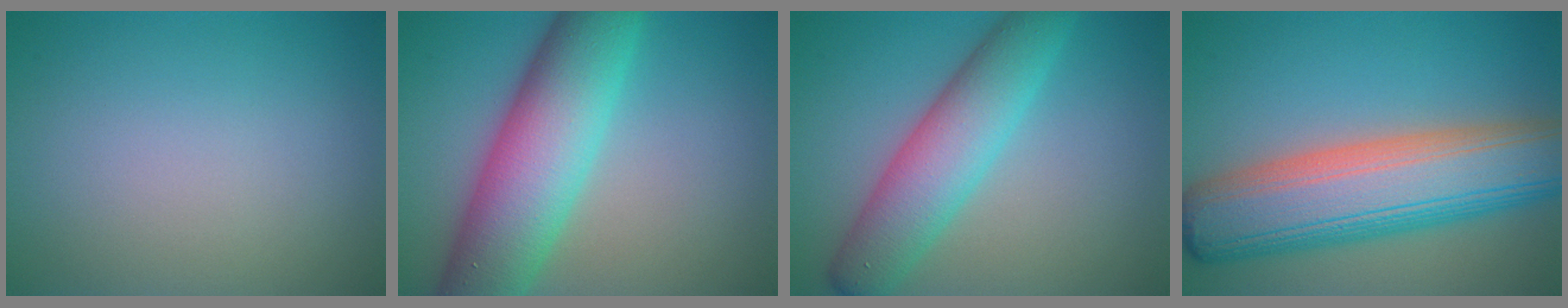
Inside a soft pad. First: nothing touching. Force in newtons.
{"total": 10.6, "press": 10.5, "slide": 0.5}
{"total": 6.5, "press": 6.5, "slide": 0.3}
{"total": 12.0, "press": 12.0, "slide": 0.5}